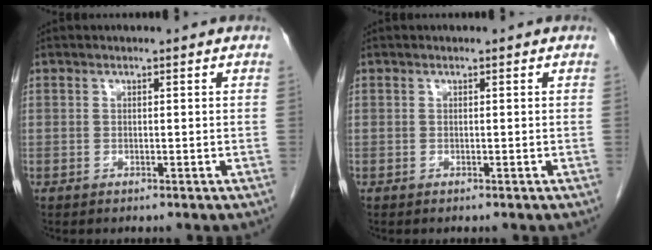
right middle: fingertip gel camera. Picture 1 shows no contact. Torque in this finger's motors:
{"motor_torque": [-0.15, -0.38, -0.02, 0.01]}